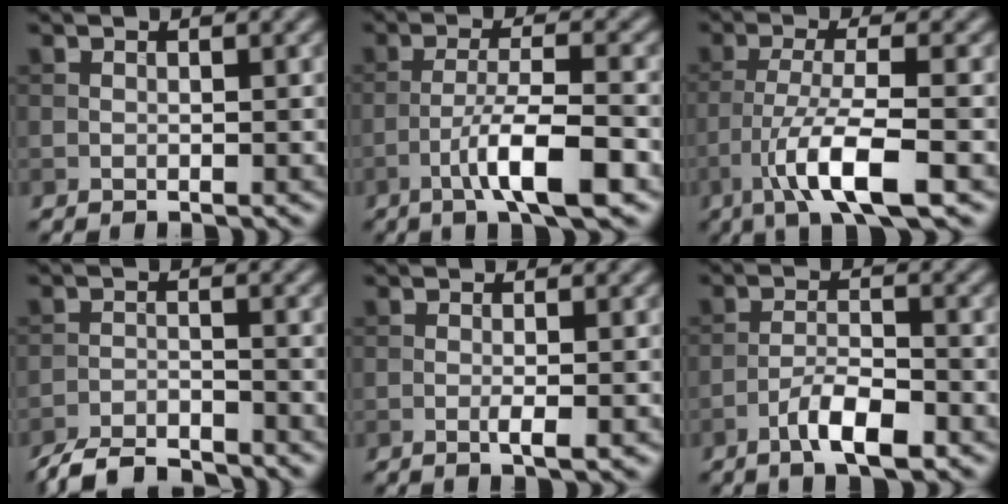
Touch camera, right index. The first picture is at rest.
{"total": 6.5, "force": [-3.1, 1.2, 5.6], "torque": [-0.096, 0.008, -0.056]}
{"total": 6.9, "force": [-3.2, 1.5, 5.9], "torque": [-0.107, 0.000, -0.065]}
{"total": 4.9, "force": [-4.5, 0.9, 1.6], "torque": [-0.032, -0.008, -0.089]}
{"total": 1.6, "force": [-0.4, 0.2, 1.5], "torque": [-0.026, -0.002, -0.010]}
{"total": 4.4, "force": [-2.7, 1.2, 3.3], "torque": [-0.062, 0.006, -0.052]}